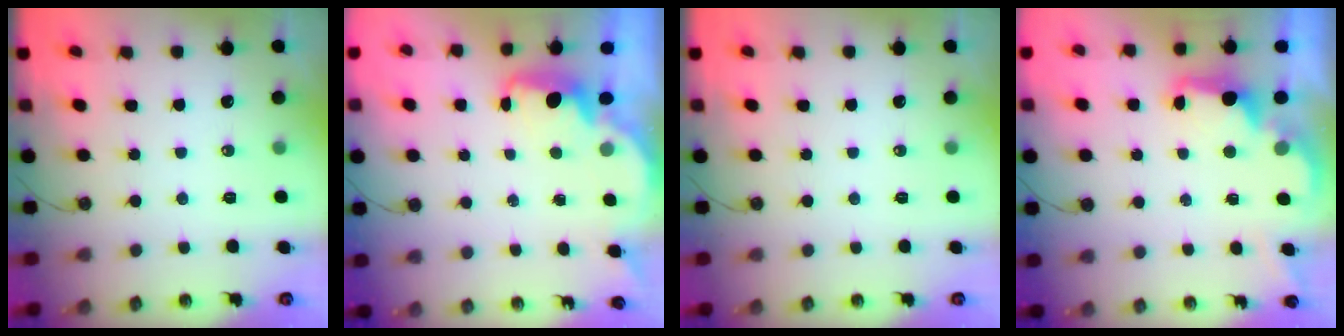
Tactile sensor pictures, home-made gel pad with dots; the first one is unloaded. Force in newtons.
{"total": 2.3, "press": 2.2, "slide": 0.6}
{"total": 0.0}
{"total": 2.7, "press": 2.6, "slide": 0.8}